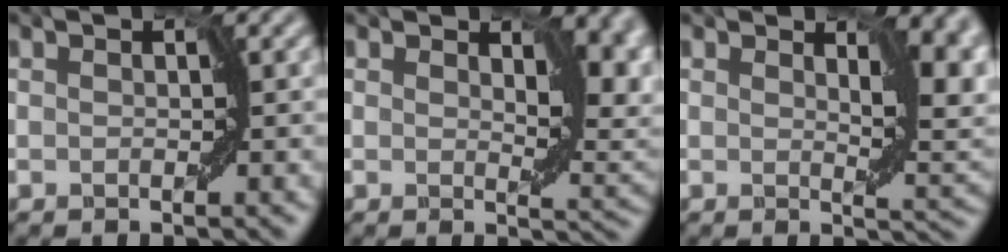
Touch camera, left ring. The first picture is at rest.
{"total": 7.1, "force": [1.6, 3.7, 5.9], "torque": [-0.078, -0.005, 0.021]}
{"total": 6.5, "force": [1.3, 3.3, 5.4], "torque": [-0.074, -0.007, 0.020]}